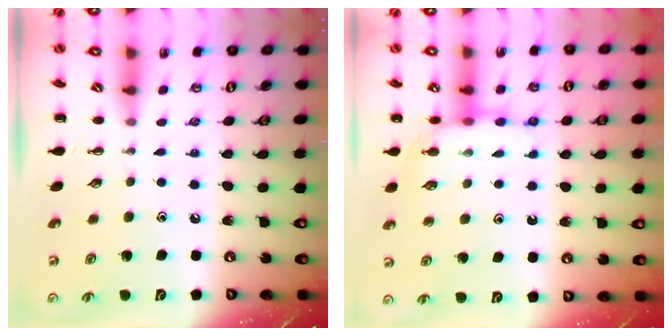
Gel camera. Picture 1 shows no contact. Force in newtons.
{"total": 7.6, "press": 7.6, "slide": 0.6}